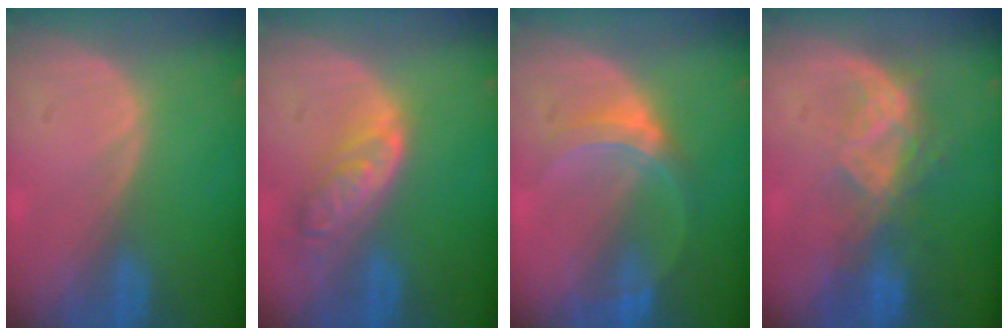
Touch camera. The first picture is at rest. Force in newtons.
{"total": 6.2, "press": 5.6, "slide": 2.7}
{"total": 5.1, "press": 5.0, "slide": 1.1}
{"total": 6.8, "press": 6.3, "slide": 2.6}